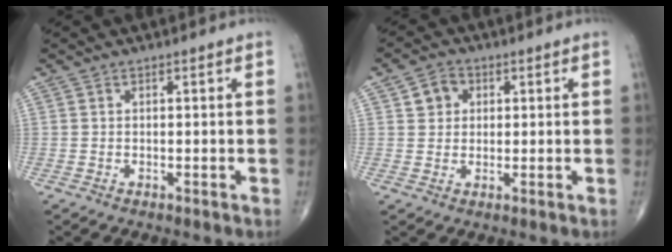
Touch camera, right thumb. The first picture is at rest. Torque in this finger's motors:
{"motor_torque": [-0.11, 0.11, 0.01, -0.01, 0.00]}